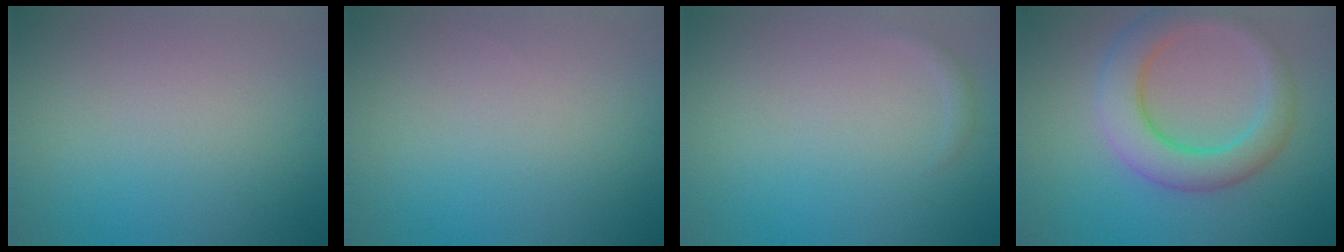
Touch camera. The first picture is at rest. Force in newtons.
{"total": 0.0}
{"total": 0.6, "press": 0.6, "slide": 0.0}
{"total": 6.3, "press": 6.3, "slide": 0.2}